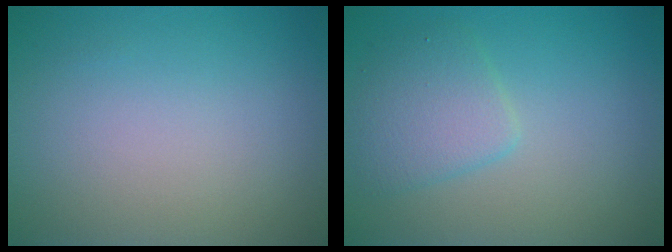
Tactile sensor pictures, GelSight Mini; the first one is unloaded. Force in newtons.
{"total": 3.0, "press": 3.0, "slide": 0.2}